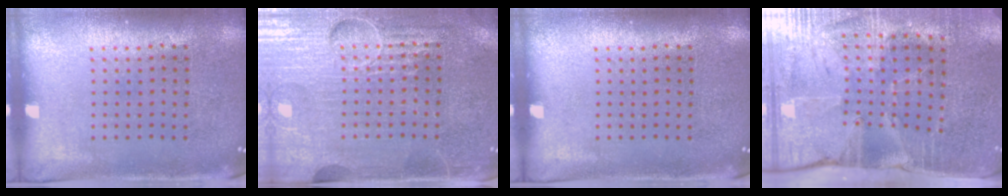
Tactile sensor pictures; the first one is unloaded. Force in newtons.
{"total": 4.2, "press": 4.1, "slide": 1.1}
{"total": 0.0}
{"total": 4.2, "press": 3.6, "slide": 2.2}